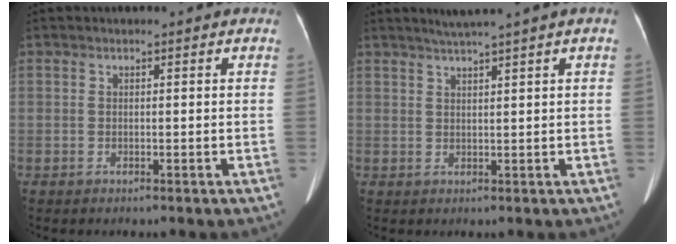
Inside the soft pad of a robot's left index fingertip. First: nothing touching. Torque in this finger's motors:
{"motor_torque": [-0.12, -0.28, -0.14, 0.01]}